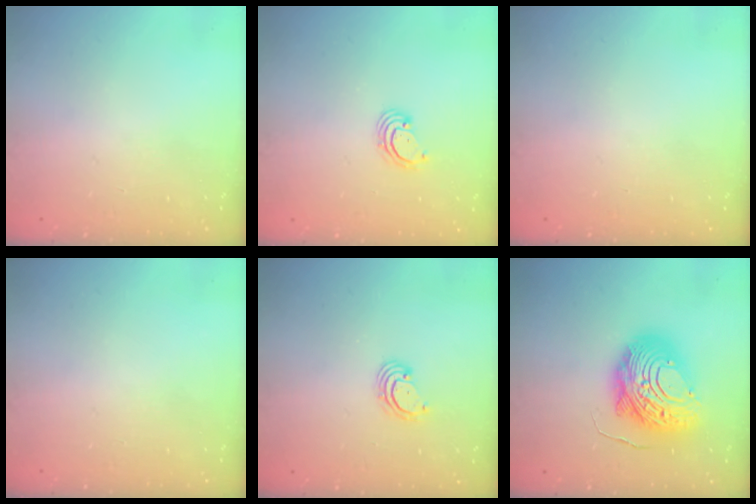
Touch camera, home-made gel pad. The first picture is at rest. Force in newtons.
{"total": 2.8, "press": 2.8, "slide": 0.3}
{"total": 0.0}
{"total": 0.0}
{"total": 2.5, "press": 2.5, "slide": 0.3}
{"total": 17.5, "press": 17.5, "slide": 1.5}